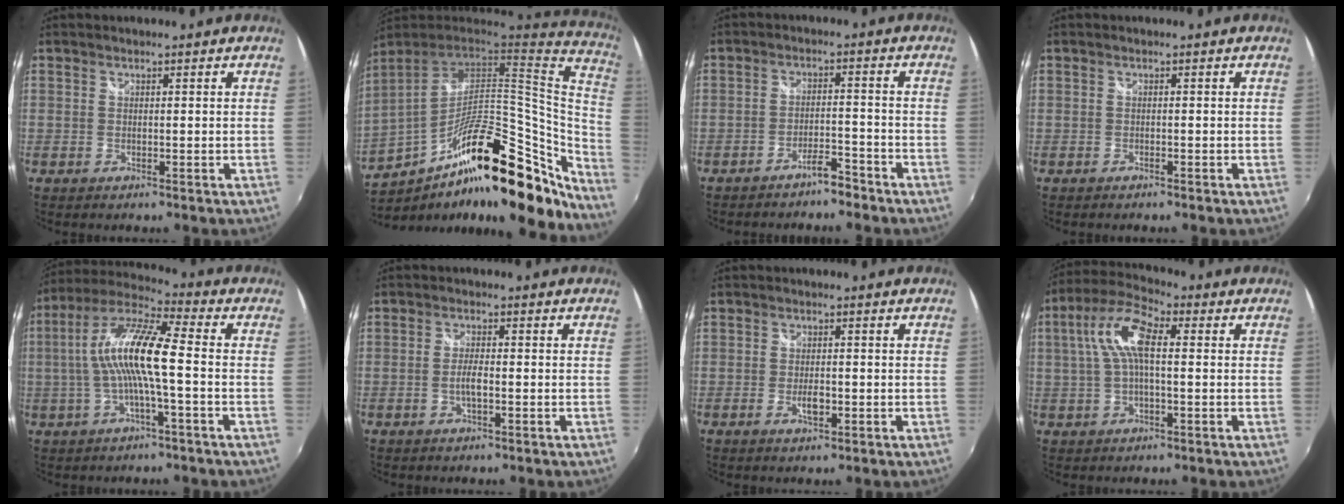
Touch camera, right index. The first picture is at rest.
{"total": 30.5, "force": [-11.6, 10.9, 26.0], "torque": [-0.412, -0.025, -0.178]}
{"total": 4.1, "force": [-3.6, 0.8, 1.7], "torque": [-0.042, 0.005, -0.057]}
{"total": 0.7, "force": [-0.6, 0.3, 0.2], "torque": [-0.007, -0.001, -0.011]}
{"total": 12.9, "force": [-0.8, 2.0, 12.7], "torque": [-0.245, 0.016, -0.021]}
{"total": 2.6, "force": [-0.8, 0.5, 2.4], "torque": [-0.049, 0.002, -0.016]}
{"total": 2.5, "force": [-0.9, 1.2, 2.0], "torque": [-0.037, -0.002, -0.016]}
{"total": 9.6, "force": [1.2, 3.6, 8.9], "torque": [-0.184, 0.024, 0.019]}